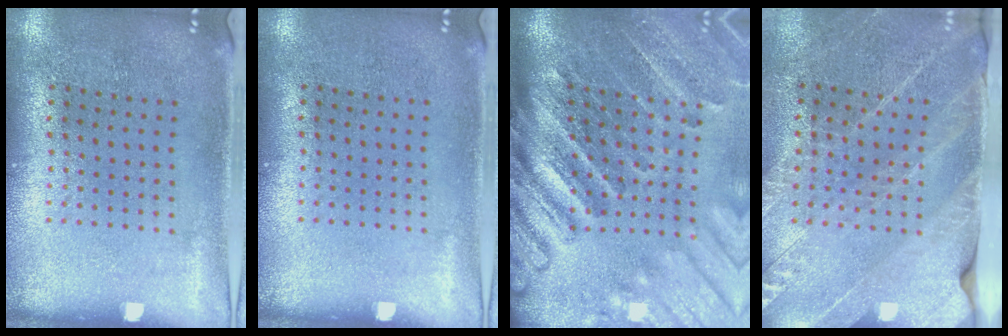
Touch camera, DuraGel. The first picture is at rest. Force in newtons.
{"total": 0.0}
{"total": 4.4, "press": 3.3, "slide": 2.9}
{"total": 2.6, "press": 2.5, "slide": 0.4}